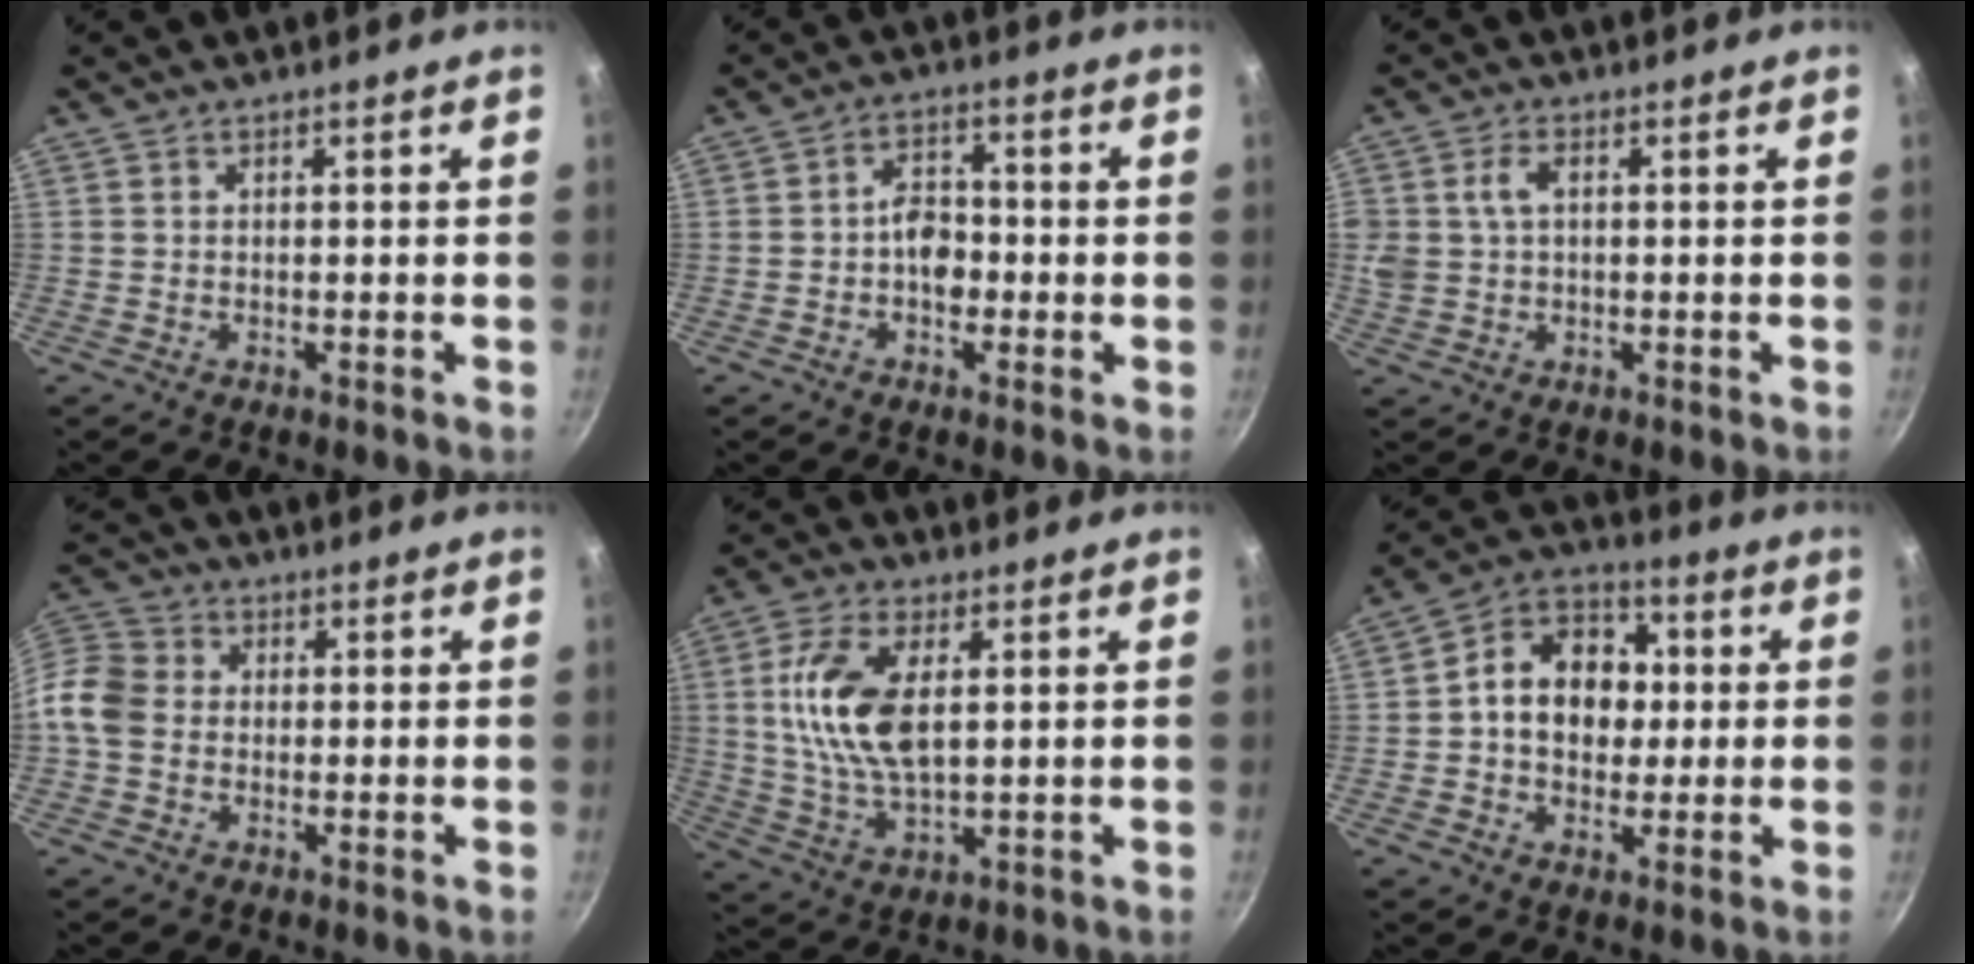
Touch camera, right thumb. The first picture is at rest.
{"total": 5.5, "force": [-1.1, 3.9, 3.8], "torque": [-0.033, 0.019, -0.025]}
{"total": 6.0, "force": [1.1, 4.2, 4.1], "torque": [-0.076, 0.009, 0.021]}
{"total": 9.4, "force": [-1.1, 7.8, 5.1], "torque": [-0.085, 0.021, -0.044]}
{"total": 12.9, "force": [2.4, 6.4, 10.9], "torque": [-0.210, -0.003, 0.048]}
{"total": 13.1, "force": [0.7, 10.4, 8.0], "torque": [-0.088, 0.021, -0.006]}